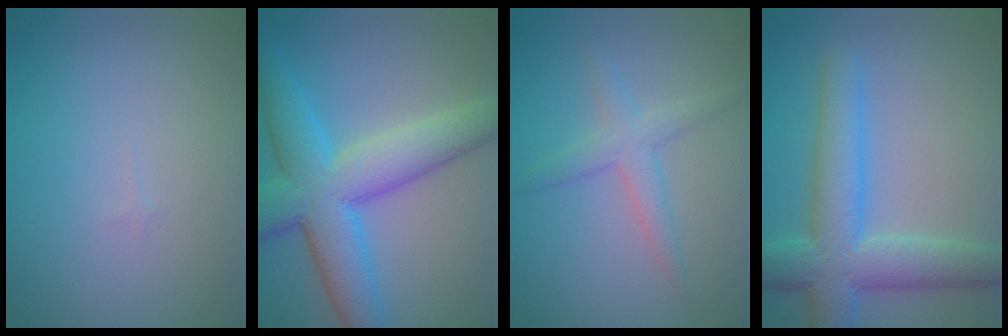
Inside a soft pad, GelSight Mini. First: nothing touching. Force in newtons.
{"total": 9.0, "press": 9.0, "slide": 0.1}
{"total": 2.5, "press": 2.5, "slide": 0.0}
{"total": 6.8, "press": 6.8, "slide": 0.2}